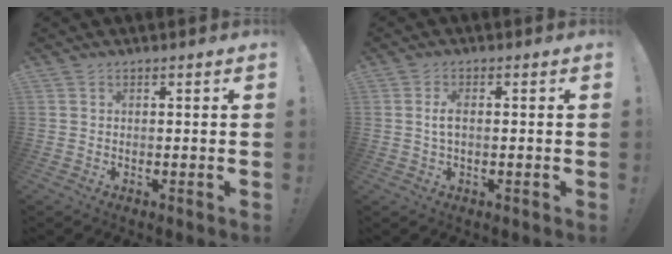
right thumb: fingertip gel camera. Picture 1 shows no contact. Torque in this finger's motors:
{"motor_torque": [0.02, 0.06, 0.14, 0.27, 0.00]}